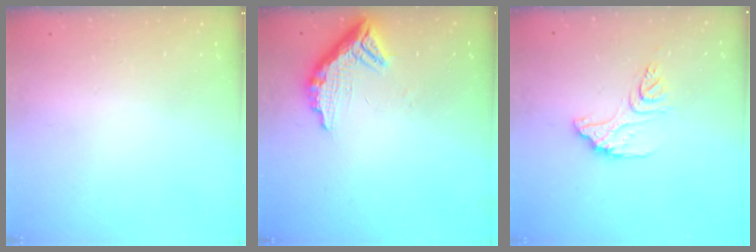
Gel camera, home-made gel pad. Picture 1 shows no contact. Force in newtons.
{"total": 10.8, "press": 10.7, "slide": 0.8}
{"total": 12.5, "press": 12.4, "slide": 1.1}